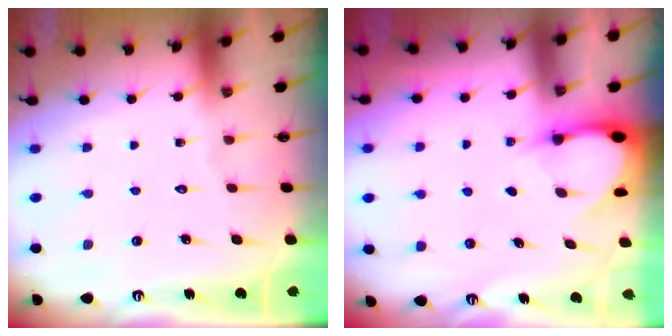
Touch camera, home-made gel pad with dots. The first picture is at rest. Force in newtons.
{"total": 3.0, "press": 2.9, "slide": 0.2}